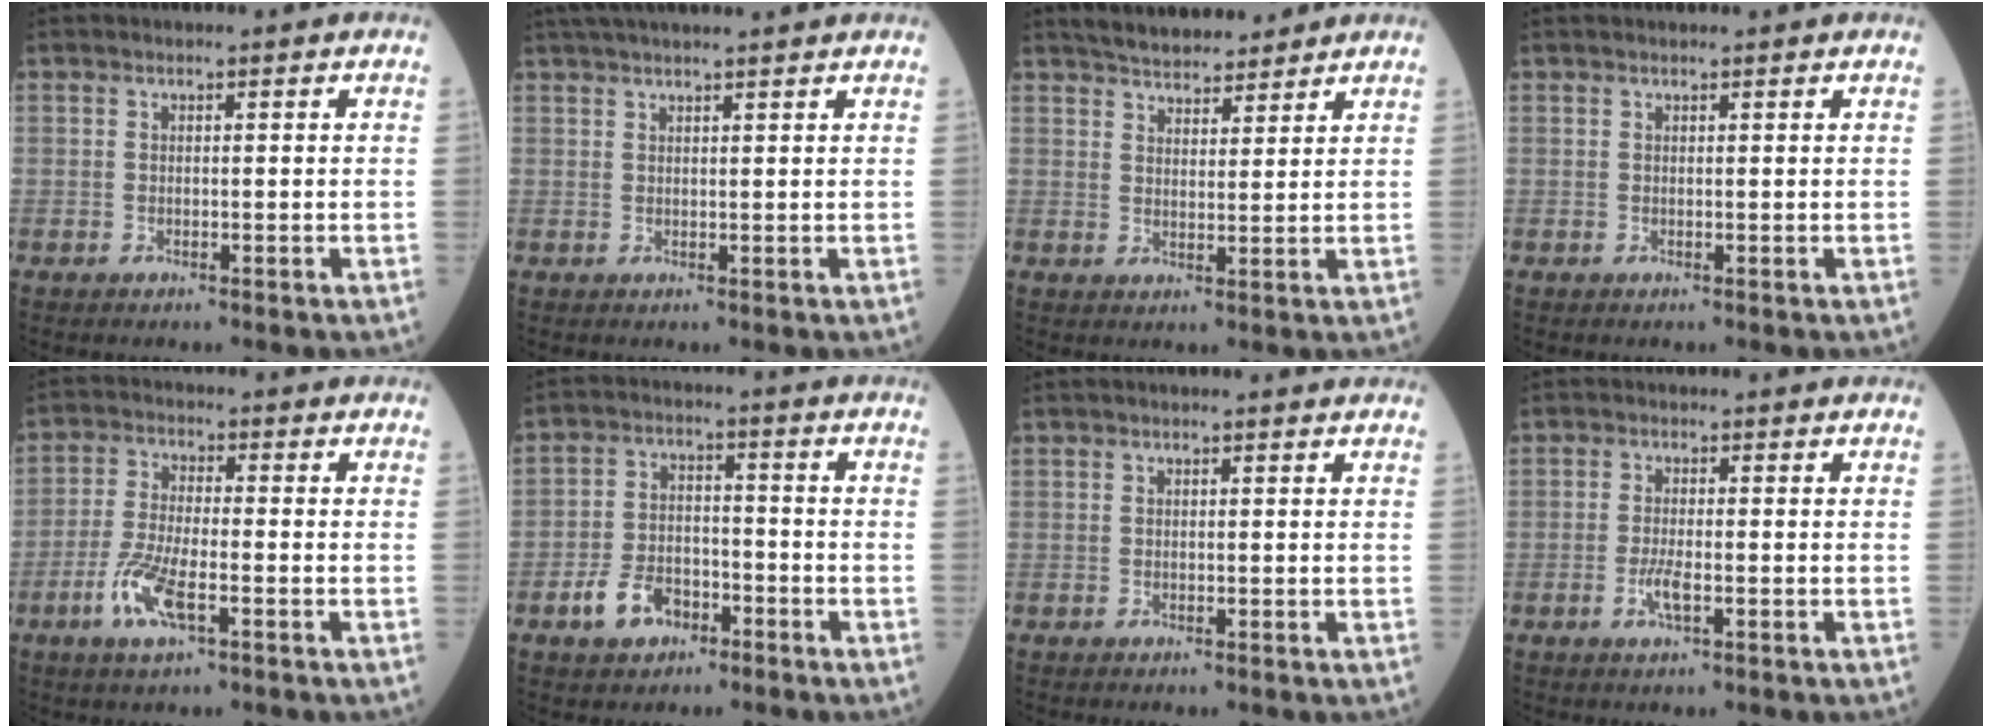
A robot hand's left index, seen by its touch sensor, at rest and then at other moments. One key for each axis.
{"total": 9.3, "fx": 8.2, "fy": -0.1, "fz": 4.5, "tx": -0.070, "ty": 0.035, "tz": 0.114}
{"total": 8.3, "fx": 7.7, "fy": 2.1, "fz": 2.5, "tx": -0.039, "ty": 0.014, "tz": 0.118}
{"total": 1.5, "fx": 1.4, "fy": 0.1, "fz": 0.4, "tx": -0.008, "ty": 0.015, "tz": 0.020}
{"total": 6.8, "fx": -3.1, "fy": 1.6, "fz": 5.8, "tx": -0.130, "ty": -0.011, "tz": -0.063}
{"total": 6.5, "fx": -3.7, "fy": 4.1, "fz": 3.4, "tx": -0.079, "ty": 0.006, "tz": -0.066}
{"total": 1.4, "fx": 1.3, "fy": -0.1, "fz": 0.5, "tx": -0.008, "ty": 0.012, "tz": 0.017}
{"total": 2.4, "fx": -0.9, "fy": 0.5, "fz": 2.1, "tx": -0.049, "ty": -0.006, "tz": -0.020}